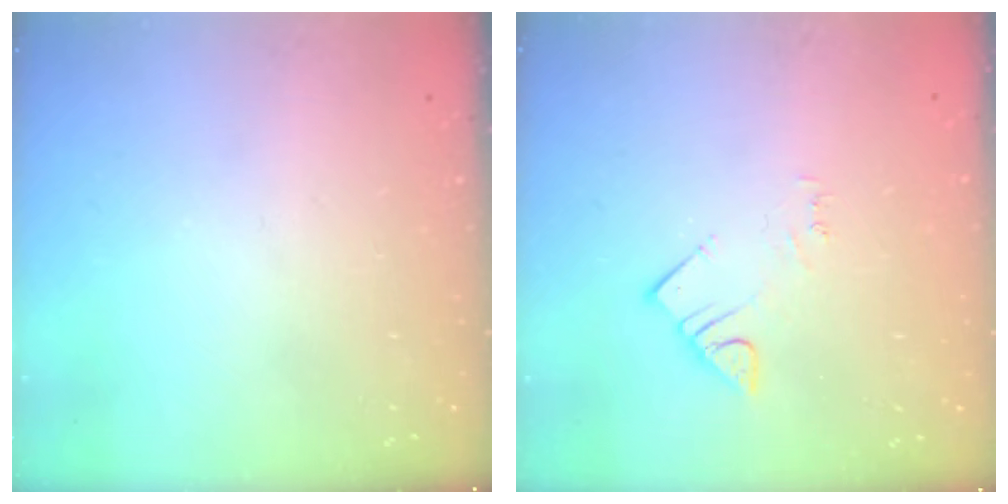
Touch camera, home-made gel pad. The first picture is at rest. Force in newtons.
{"total": 3.0, "press": 3.0, "slide": 0.3}